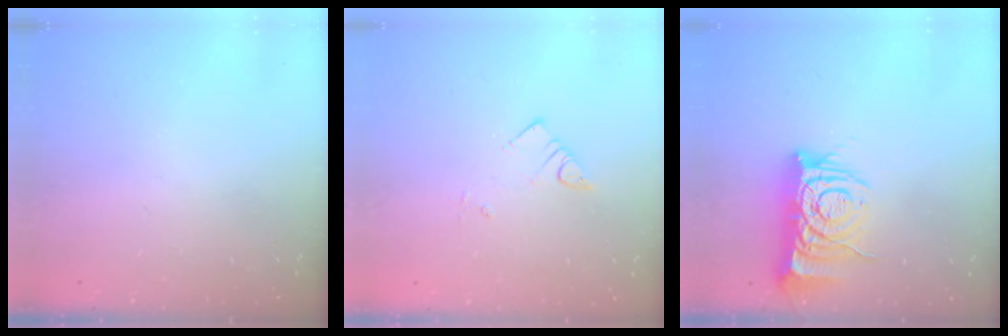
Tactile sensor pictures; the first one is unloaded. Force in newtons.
{"total": 3.4, "press": 3.4, "slide": 0.1}
{"total": 11.5, "press": 11.4, "slide": 1.4}